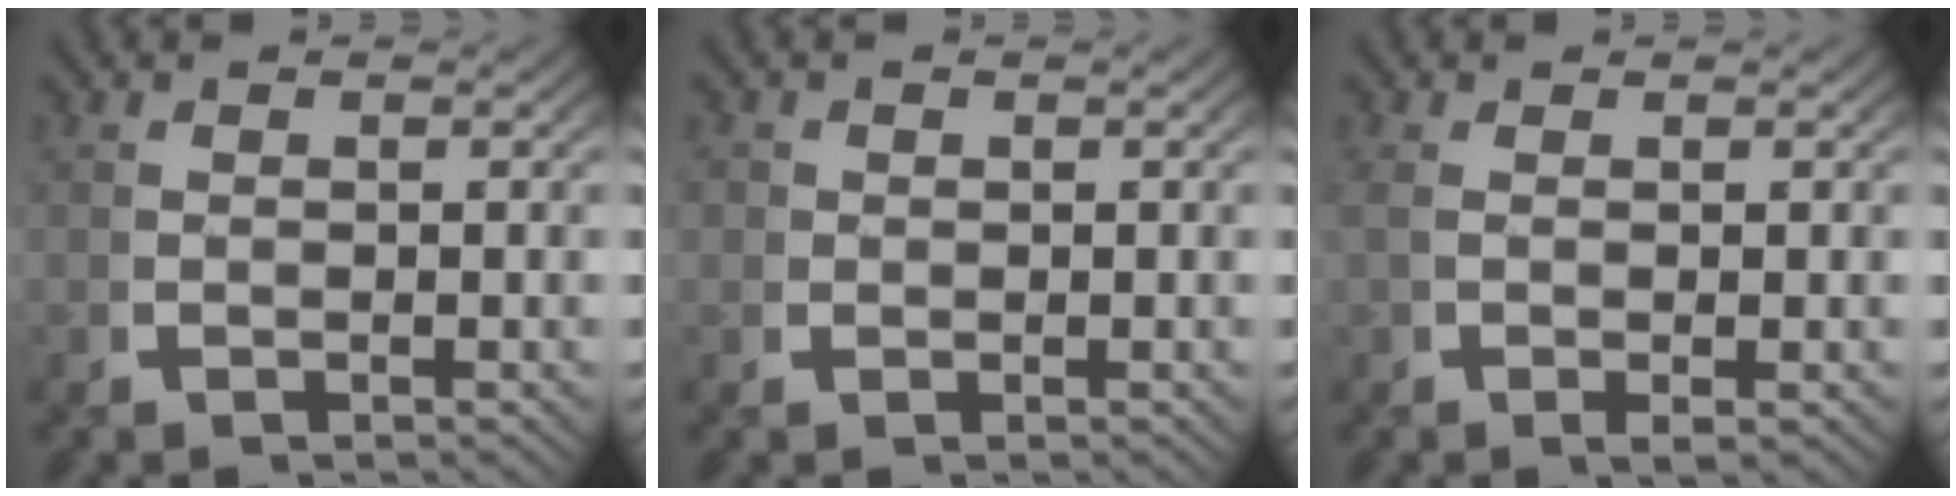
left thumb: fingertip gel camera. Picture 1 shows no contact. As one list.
[{"total": 1.5, "force": [0.4, 1.4, 0.4], "torque": [-0.010, -0.008, 0.005]}, {"total": 1.4, "force": [0.4, -0.1, 1.4], "torque": [-0.037, -0.004, 0.010]}]